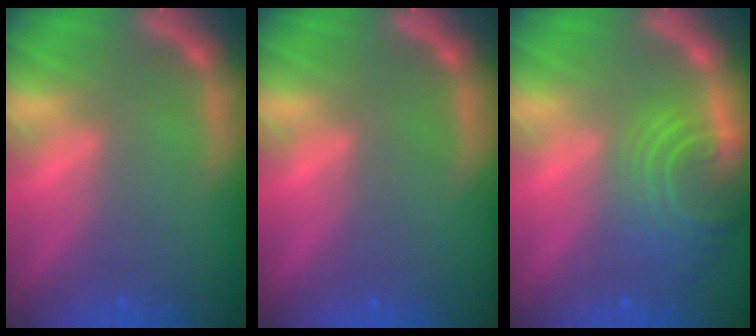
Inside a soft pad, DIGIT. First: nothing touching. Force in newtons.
{"total": 0.0}
{"total": 7.0}